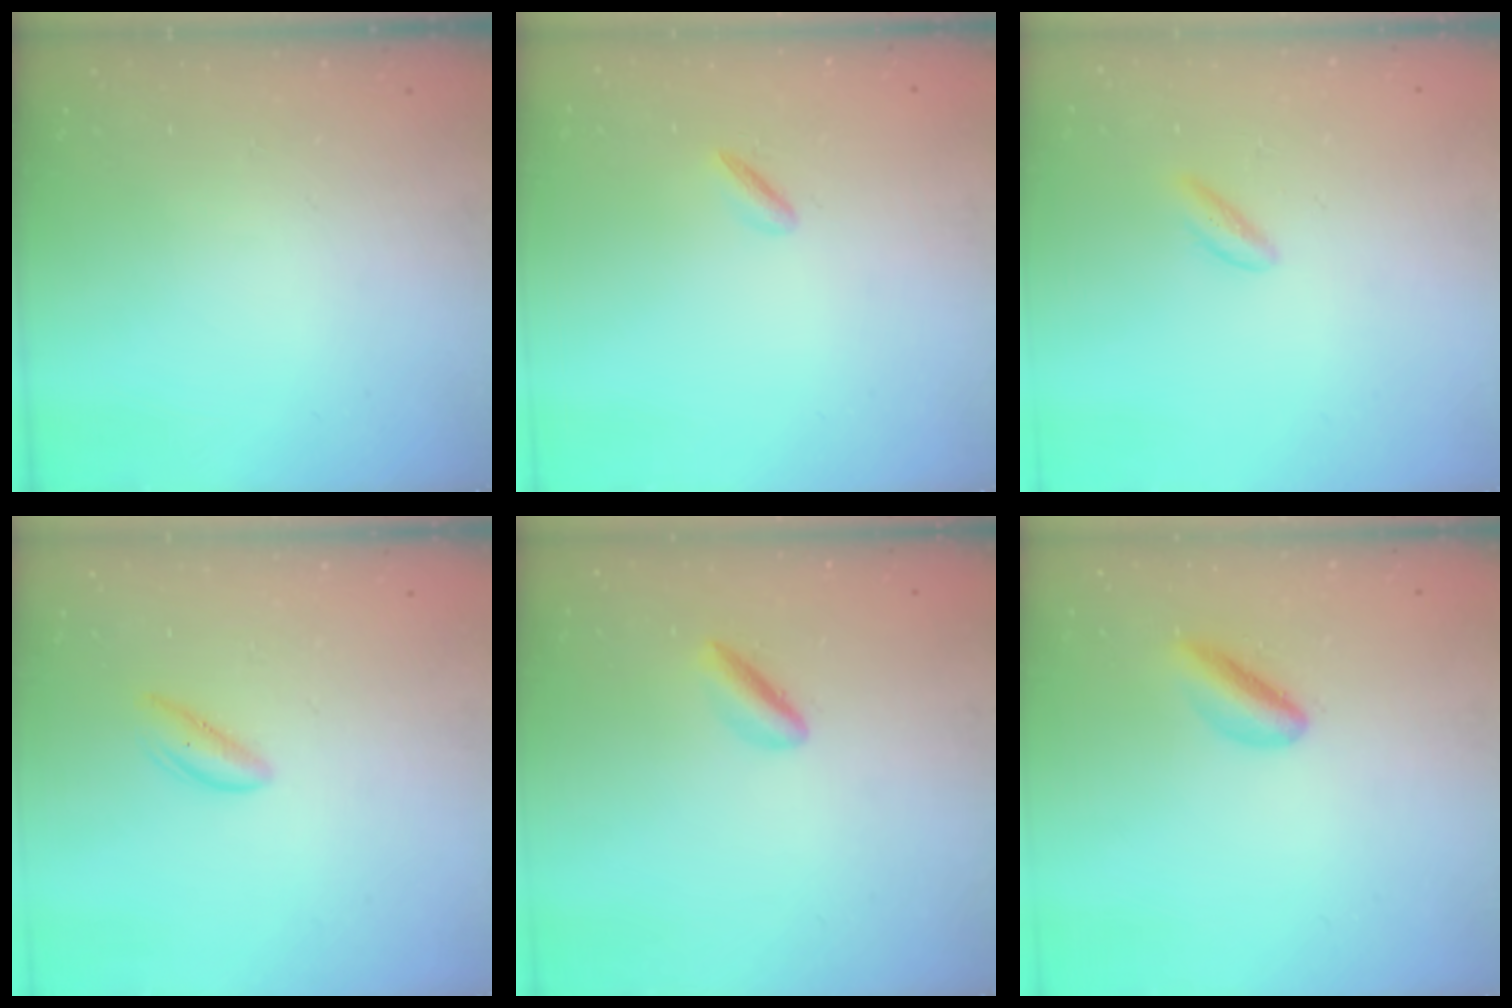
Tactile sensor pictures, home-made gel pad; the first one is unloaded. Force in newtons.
{"total": 2.1, "press": 1.9, "slide": 0.8}
{"total": 2.2, "press": 2.0, "slide": 0.9}
{"total": 1.8, "press": 1.7, "slide": 0.6}
{"total": 2.2, "press": 2.2, "slide": 0.4}
{"total": 4.7, "press": 4.7, "slide": 0.9}